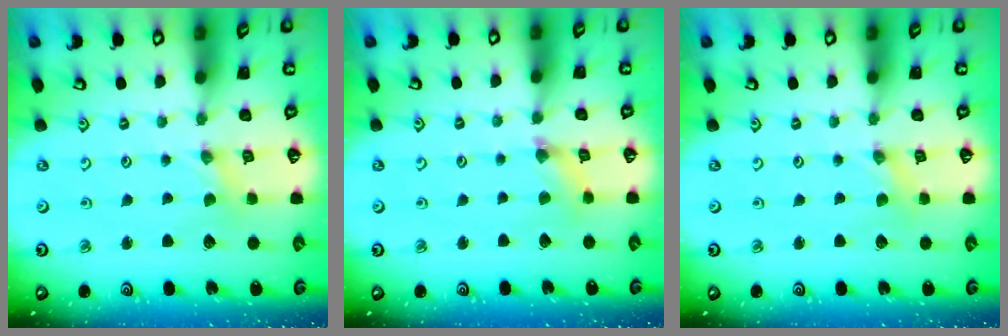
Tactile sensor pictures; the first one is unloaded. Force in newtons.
{"total": 2.8, "press": 2.8, "slide": 0.3}
{"total": 0.0}